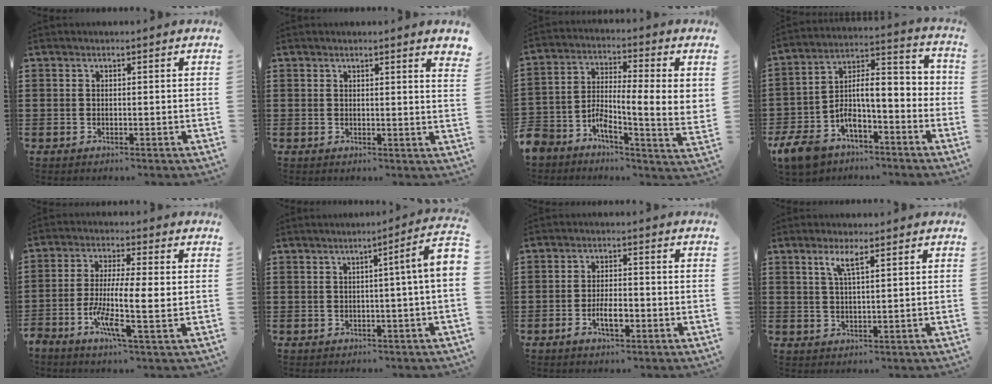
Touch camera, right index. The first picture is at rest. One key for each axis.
{"total": 1.7, "fx": 1.4, "fy": -0.1, "fz": 0.8, "tx": -0.011, "ty": -0.003, "tz": 0.025}
{"total": 6.5, "fx": -1.5, "fy": 1.8, "fz": 6.0, "tx": -0.127, "ty": -0.024, "tz": -0.030}
{"total": 8.0, "fx": -4.2, "fy": 3.6, "fz": 5.9, "tx": -0.107, "ty": -0.002, "tz": -0.083}
{"total": 7.9, "fx": -1.8, "fy": 1.4, "fz": 7.5, "tx": -0.143, "ty": -0.005, "tz": -0.034}
{"total": 4.7, "fx": 0.1, "fy": -0.5, "fz": 4.6, "tx": -0.076, "ty": -0.013, "tz": -0.003}
{"total": 4.4, "fx": -1.7, "fy": 1.7, "fz": 3.7, "tx": -0.069, "ty": 0.004, "tz": -0.031}
{"total": 3.5, "fx": 1.7, "fy": 0.6, "fz": 3.0, "tx": -0.064, "ty": 0.004, "tz": 0.028}